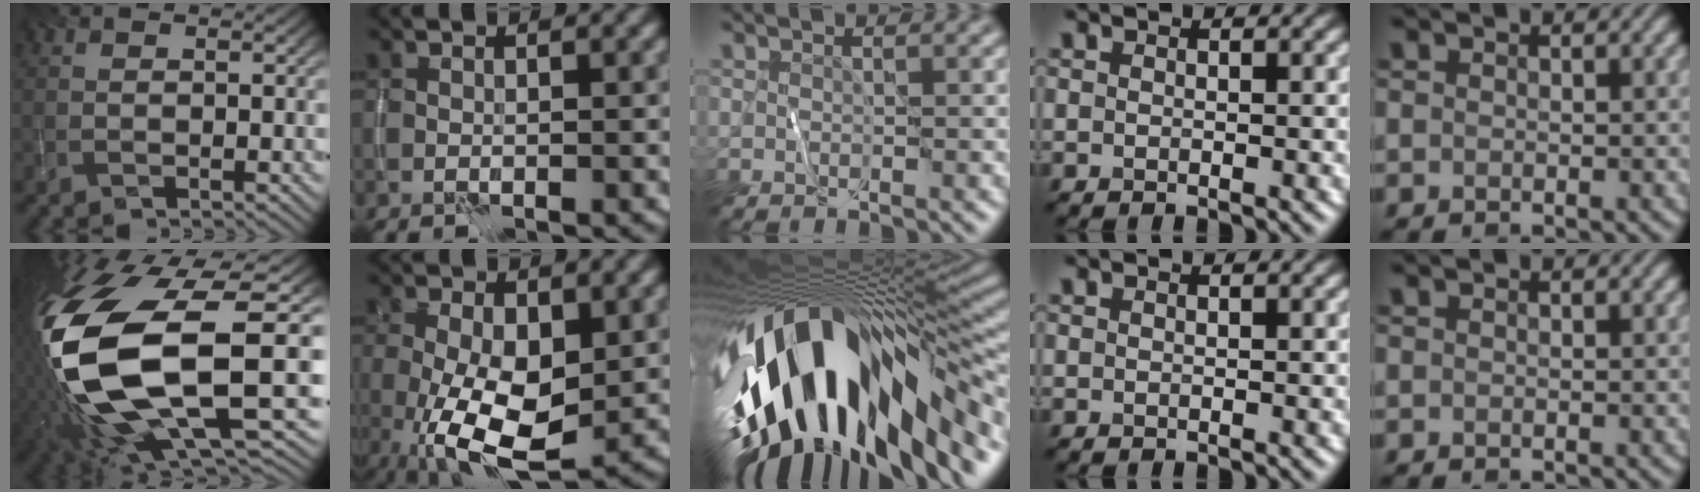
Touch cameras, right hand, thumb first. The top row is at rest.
{"thumb": {"total": 20.0, "force": [-2.6, 8.0, 18.1], "torque": [-0.404, -0.066, -0.021]}, "index": {"total": 8.8, "force": [-1.8, 4.1, 7.6], "torque": [-0.151, -0.014, -0.031]}, "middle": {"total": 18.2, "force": [-4.0, 9.0, 15.3], "torque": [-0.282, -0.039, -0.050]}}